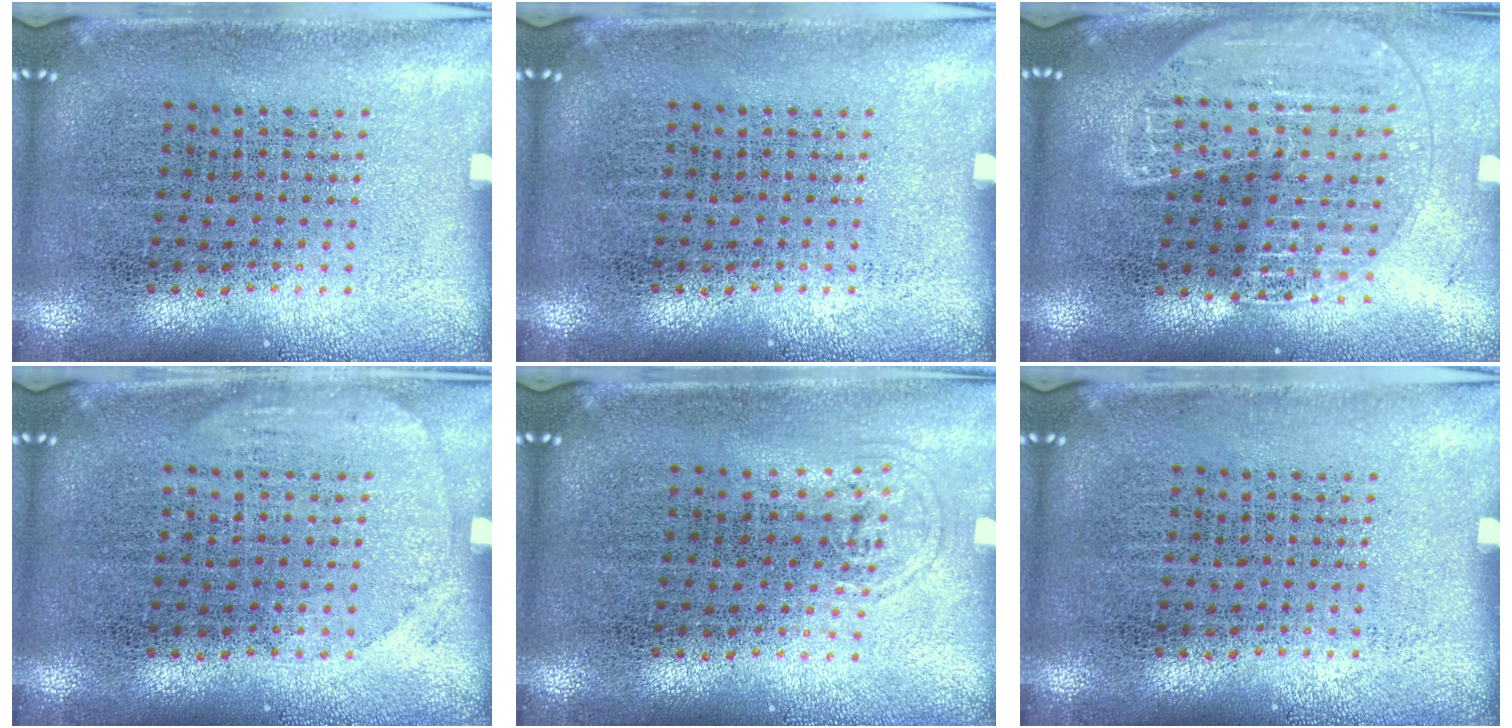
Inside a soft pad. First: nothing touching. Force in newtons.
{"total": 0.0}
{"total": 1.8, "press": 1.7, "slide": 0.7}
{"total": 1.0, "press": 1.0, "slide": 0.1}
{"total": 0.6, "press": 0.5, "slide": 0.3}
{"total": 0.0}